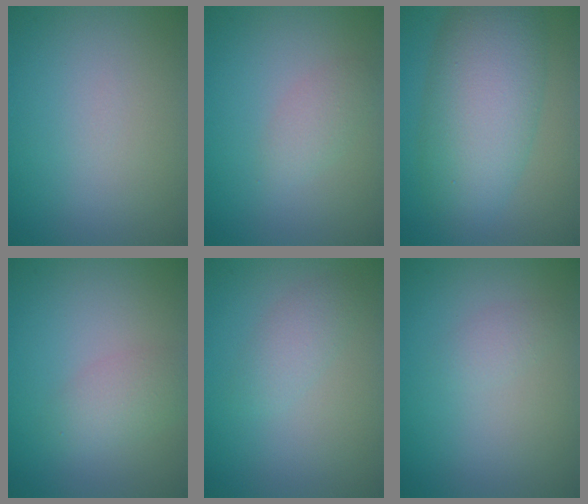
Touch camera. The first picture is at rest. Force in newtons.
{"total": 1.6, "press": 1.6, "slide": 0.0}
{"total": 8.7, "press": 8.7, "slide": 0.1}
{"total": 2.2, "press": 2.2, "slide": 0.1}
{"total": 1.8, "press": 1.8, "slide": 0.1}
{"total": 1.1, "press": 1.1, "slide": 0.0}